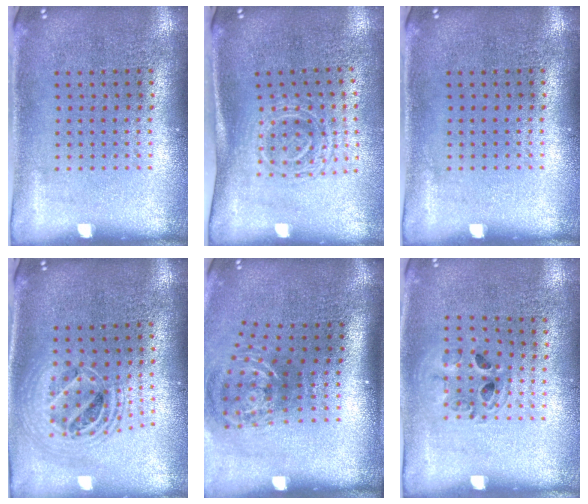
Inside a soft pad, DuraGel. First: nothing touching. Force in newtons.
{"total": 1.7, "press": 1.3, "slide": 1.1}
{"total": 0.0}
{"total": 2.0, "press": 1.6, "slide": 1.2}
{"total": 1.8, "press": 1.2, "slide": 1.3}
{"total": 1.0, "press": 1.0, "slide": 0.1}